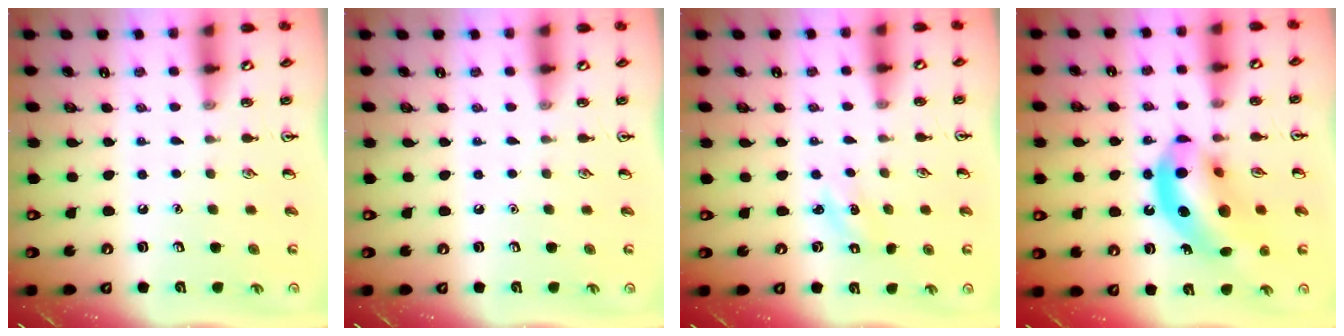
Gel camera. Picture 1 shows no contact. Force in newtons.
{"total": 0.0}
{"total": 1.2, "press": 1.1, "slide": 0.5}
{"total": 15.2, "press": 14.6, "slide": 4.2}